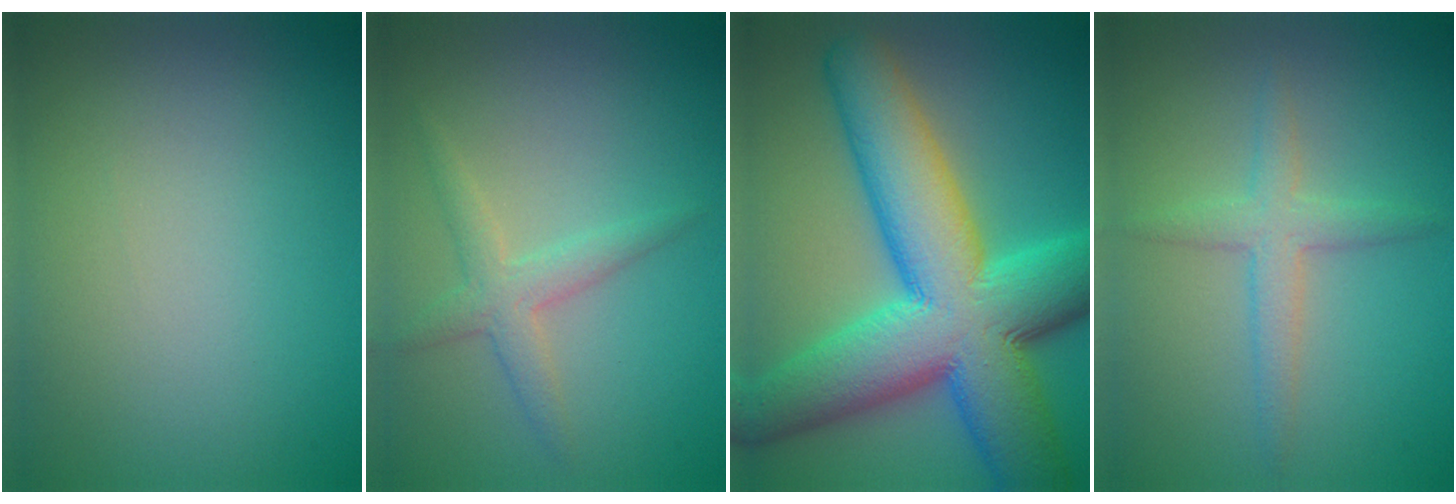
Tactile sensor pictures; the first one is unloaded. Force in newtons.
{"total": 2.5, "press": 2.5, "slide": 0.0}
{"total": 15.1, "press": 15.1, "slide": 0.7}
{"total": 2.6, "press": 2.6, "slide": 0.1}